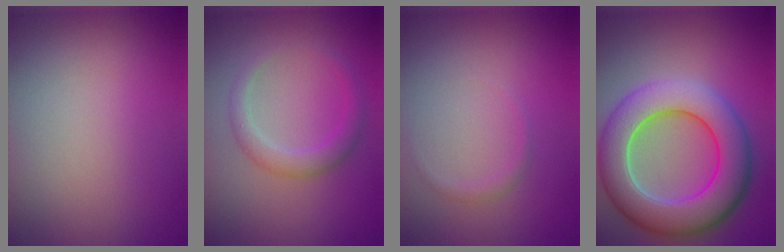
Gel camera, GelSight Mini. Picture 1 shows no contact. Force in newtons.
{"total": 2.4, "press": 2.3, "slide": 0.2}
{"total": 0.7, "press": 0.7, "slide": 0.0}
{"total": 9.4, "press": 9.4, "slide": 0.5}